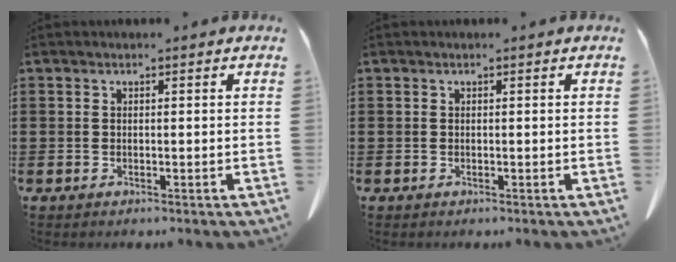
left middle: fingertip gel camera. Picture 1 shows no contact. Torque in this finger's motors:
{"motor_torque": [-0.02, 0.01, -0.01, 0.00]}